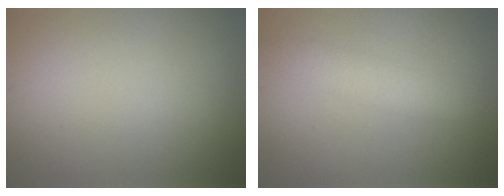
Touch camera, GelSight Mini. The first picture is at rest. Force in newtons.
{"total": 2.9, "press": 2.9, "slide": 0.1}